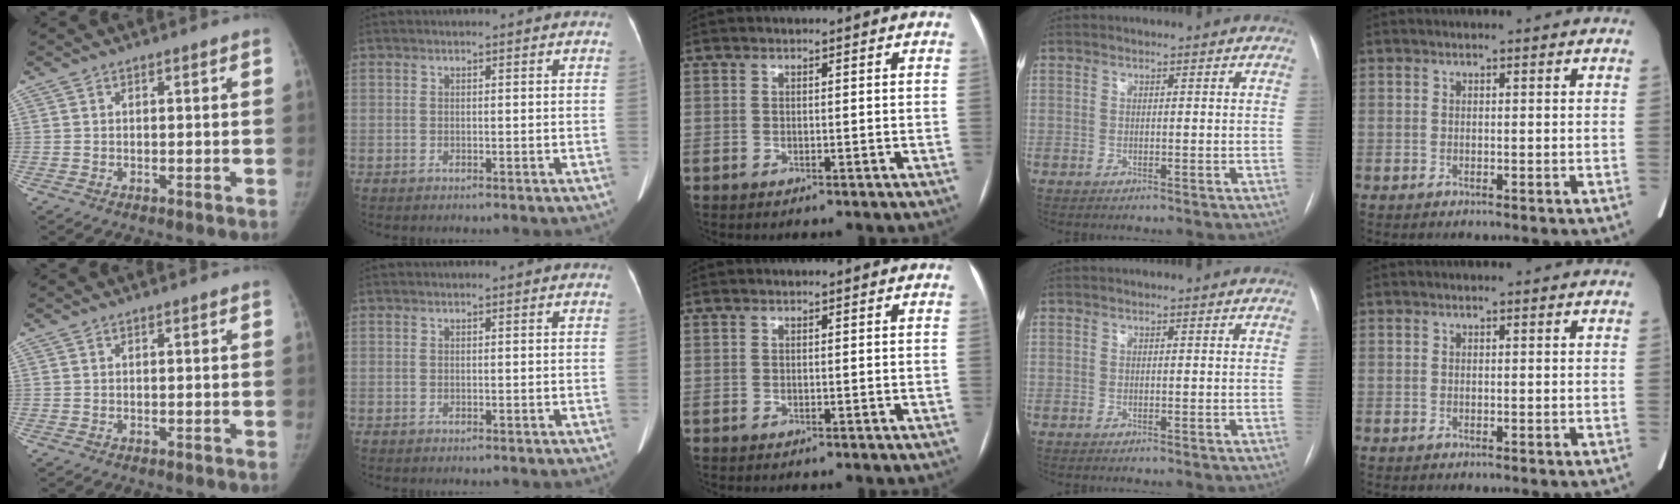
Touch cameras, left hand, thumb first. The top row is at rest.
{}